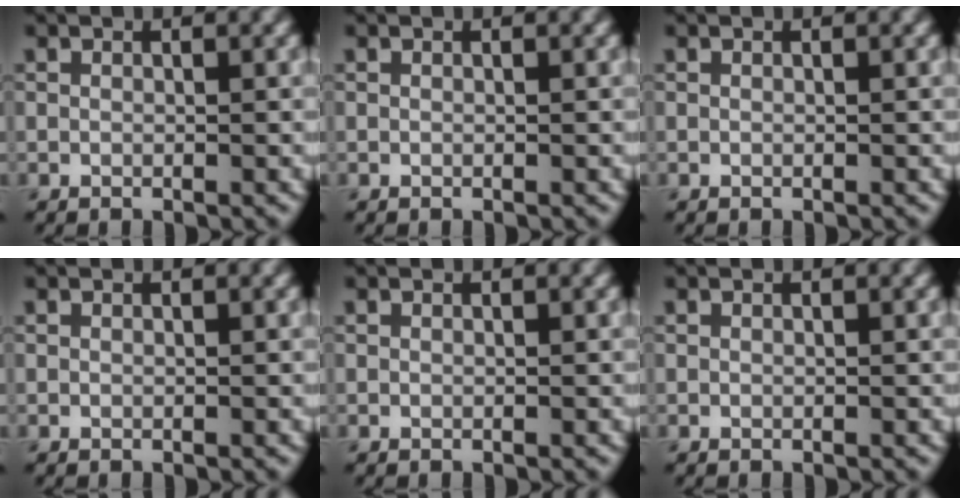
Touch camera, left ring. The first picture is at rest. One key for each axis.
{"total": 0.0}
{"total": 0.0}
{"total": 0.0}
{"total": 0.0}
{"total": 0.0}